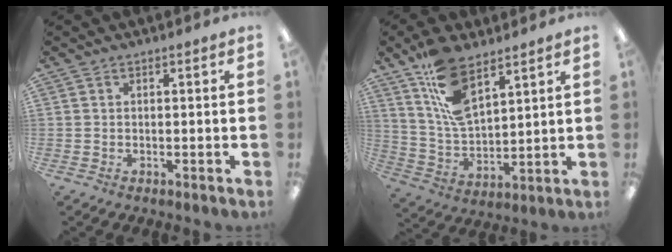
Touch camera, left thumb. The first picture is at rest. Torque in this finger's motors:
{"motor_torque": [0.24, 0.40, 0.29, -0.35, 0.14]}